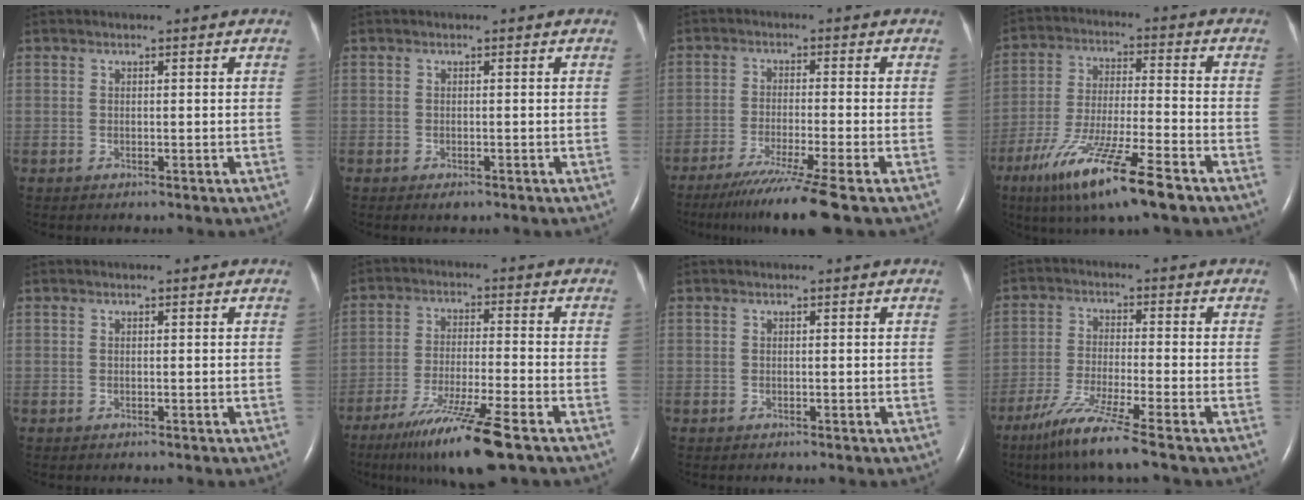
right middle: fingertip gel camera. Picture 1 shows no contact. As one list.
[{"total": 1.0, "force": [-0.7, 0.4, 0.7], "torque": [-0.011, -0.001, -0.006]}, {"total": 10.0, "force": [-7.4, -2.0, 6.4], "torque": [-0.102, -0.038, -0.119]}, {"total": 14.7, "force": [-8.9, 1.2, 11.6], "torque": [-0.235, -0.037, -0.159]}, {"total": 0.0}, {"total": 11.9, "force": [-7.9, -0.3, 9.0], "torque": [-0.168, -0.040, -0.138]}, {"total": 0.0}, {"total": 8.6, "force": [-6.1, -1.1, 6.0], "torque": [-0.121, -0.035, -0.117]}]